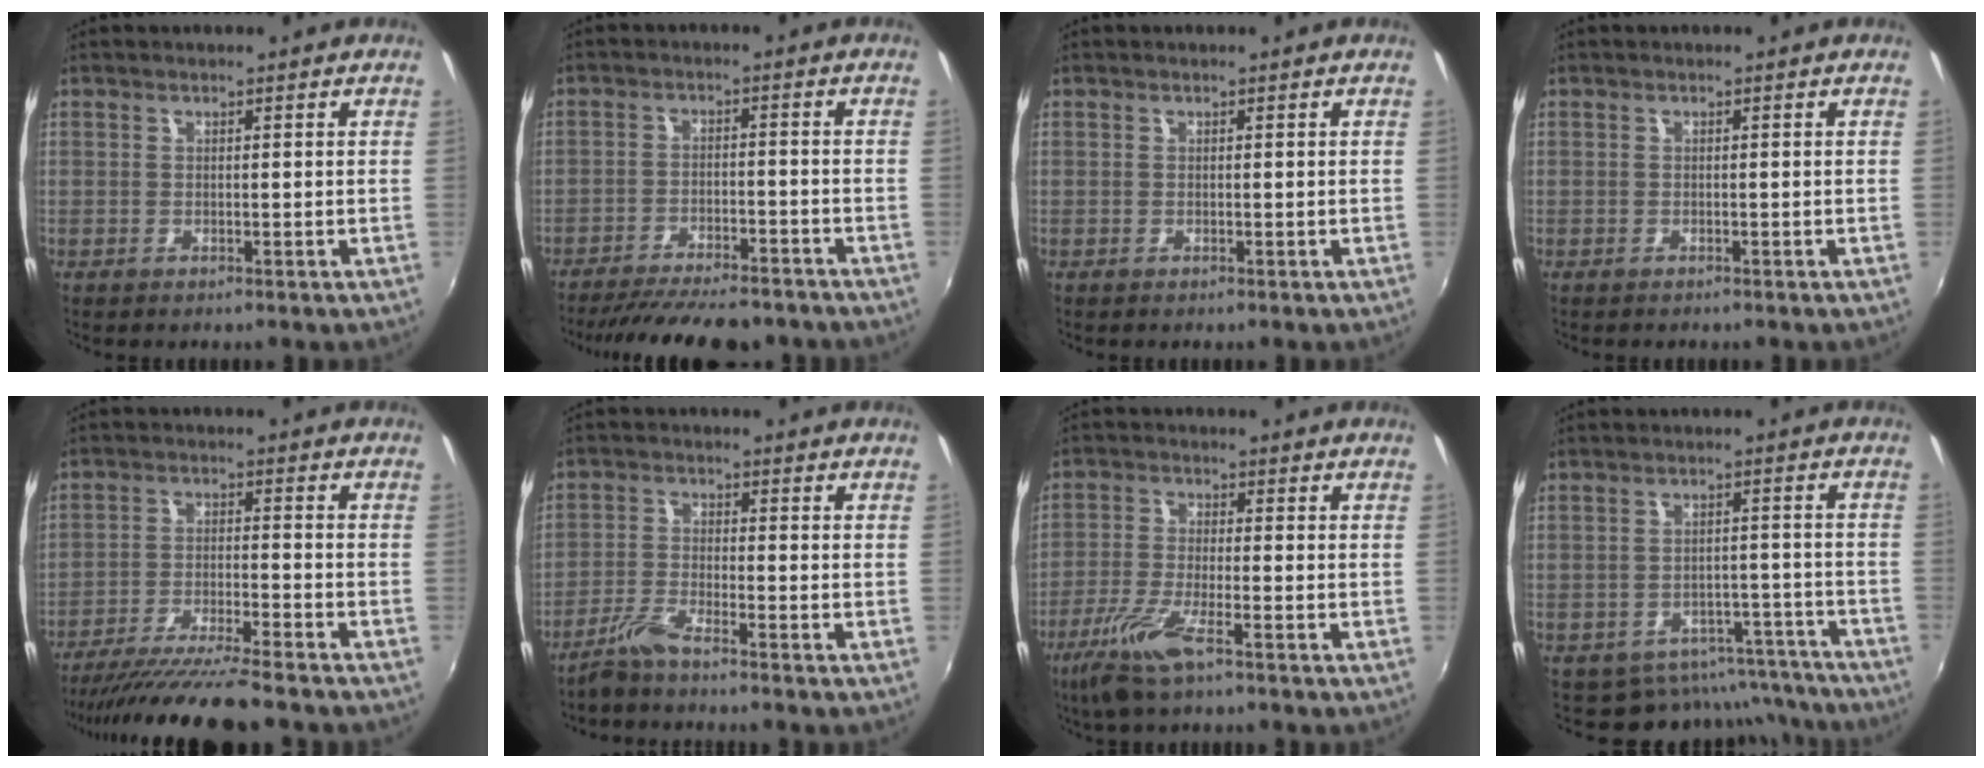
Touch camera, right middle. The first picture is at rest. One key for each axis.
{"total": 16.4, "fx": -14.0, "fy": 4.0, "fz": 7.4, "tx": -0.149, "ty": -0.021, "tz": -0.201}
{"total": 0.0}
{"total": 0.7, "fx": -0.6, "fy": 0.3, "fz": 0.1, "tx": -0.005, "ty": -0.002, "tz": -0.011}
{"total": 14.0, "fx": -12.4, "fy": -0.1, "fz": 6.5, "tx": -0.138, "ty": -0.029, "tz": -0.208}
{"total": 4.2, "fx": -3.6, "fy": 0.1, "fz": 2.2, "tx": -0.062, "ty": -0.003, "tz": -0.076}
{"total": 8.2, "fx": -5.1, "fy": 1.1, "fz": 6.3, "tx": -0.142, "ty": -0.017, "tz": -0.100}
{"total": 12.4, "fx": -11.2, "fy": 5.1, "fz": 1.3, "tx": -0.017, "ty": 0.034, "tz": -0.132}